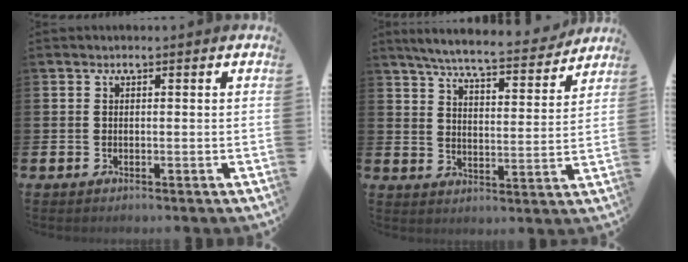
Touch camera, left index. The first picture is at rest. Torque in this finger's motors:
{"motor_torque": [1.00, -1.14, 0.66, 0.21]}